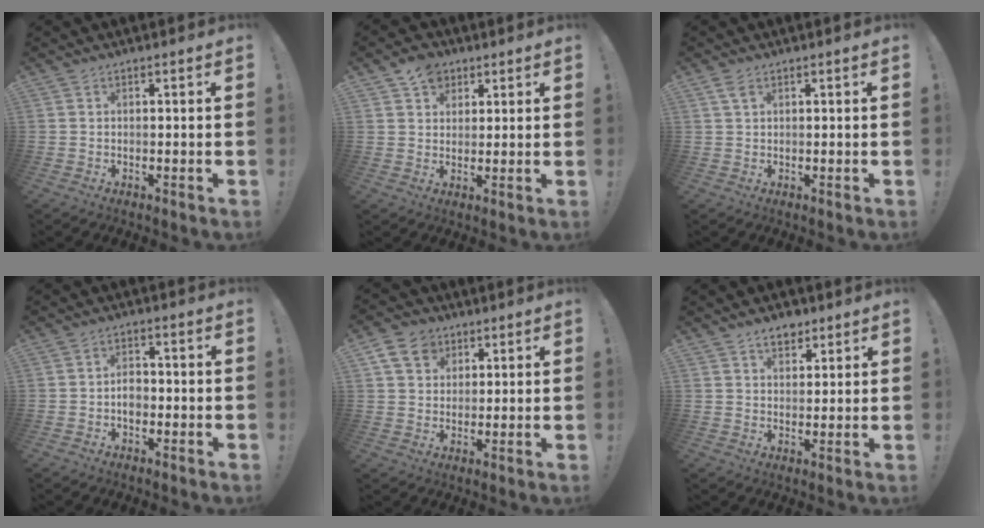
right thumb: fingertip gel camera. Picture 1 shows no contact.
{"total": 6.7, "force": [3.9, 5.1, 1.9], "torque": [-0.028, -0.012, 0.075]}
{"total": 2.4, "force": [1.3, 1.1, 1.7], "torque": [-0.033, 0.000, 0.025]}
{"total": 5.5, "force": [-1.0, 4.0, 3.6], "torque": [-0.052, 0.002, -0.022]}
{"total": 9.1, "force": [4.3, 7.3, 3.2], "torque": [-0.050, -0.014, 0.086]}
{"total": 5.8, "force": [3.9, 3.7, 2.2], "torque": [-0.017, -0.018, 0.069]}